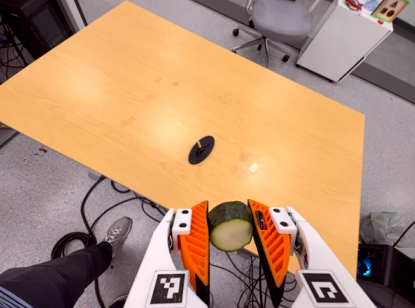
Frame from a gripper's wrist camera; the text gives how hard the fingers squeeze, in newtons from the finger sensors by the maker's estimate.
{"total": 10.8, "left": 10.0, "right": 11.7}